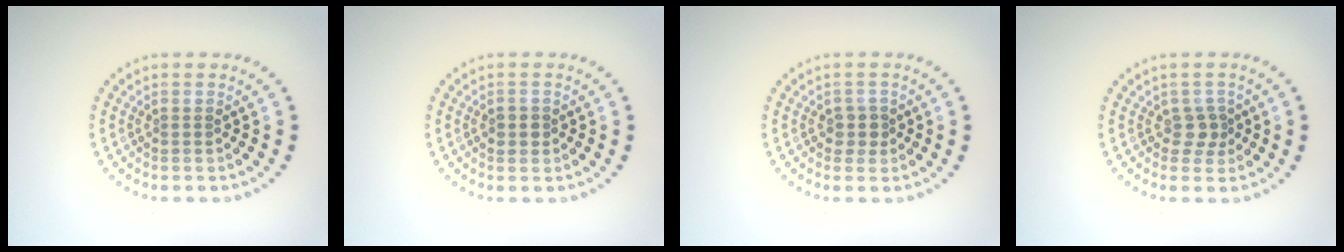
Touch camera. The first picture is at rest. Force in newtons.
{"total": 1.4, "press": 1.3, "slide": 0.4}
{"total": 1.6, "press": 1.3, "slide": 0.9}
{"total": 1.8, "press": 1.4, "slide": 1.1}